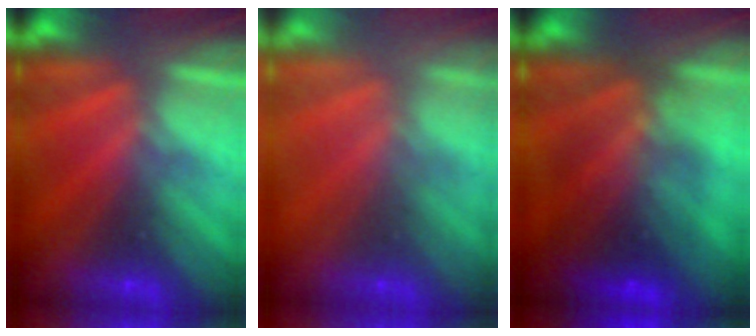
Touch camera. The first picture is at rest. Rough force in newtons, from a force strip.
{"total": 7.7}
{"total": 6.9}